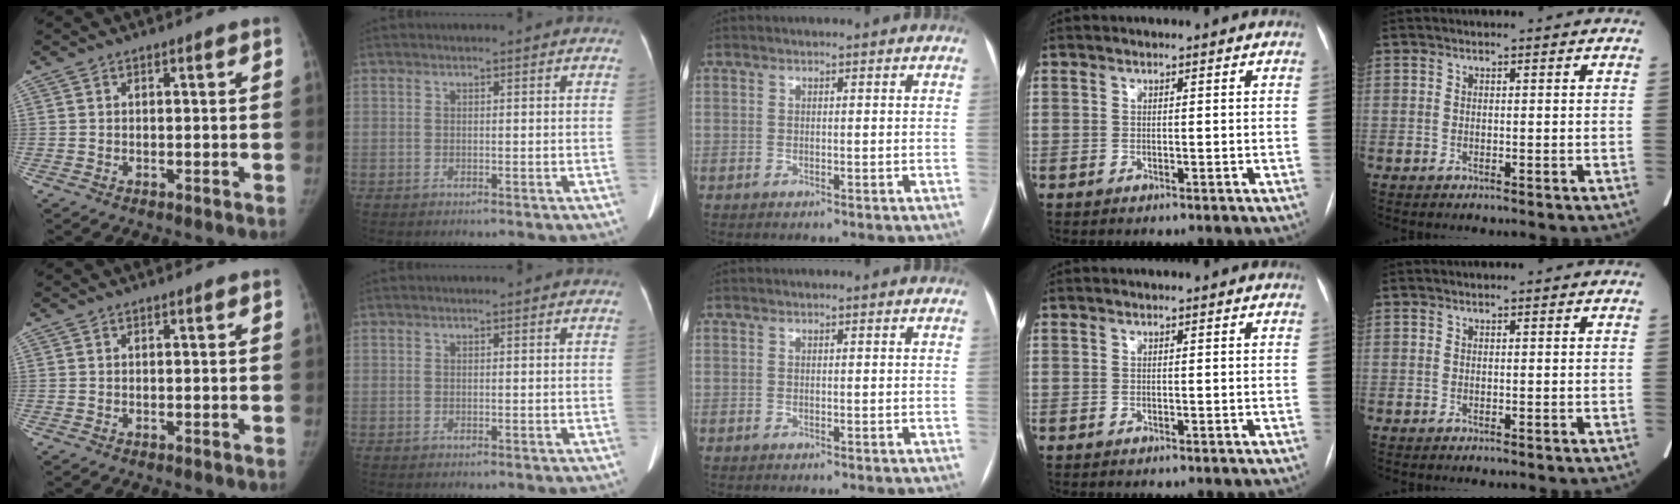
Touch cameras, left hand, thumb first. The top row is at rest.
{}